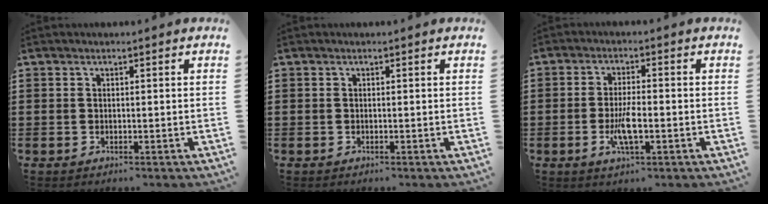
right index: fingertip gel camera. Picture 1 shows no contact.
{"total": 0.0}
{"total": 4.7, "force": [-1.3, 1.2, 4.3], "torque": [-0.093, -0.003, -0.030]}